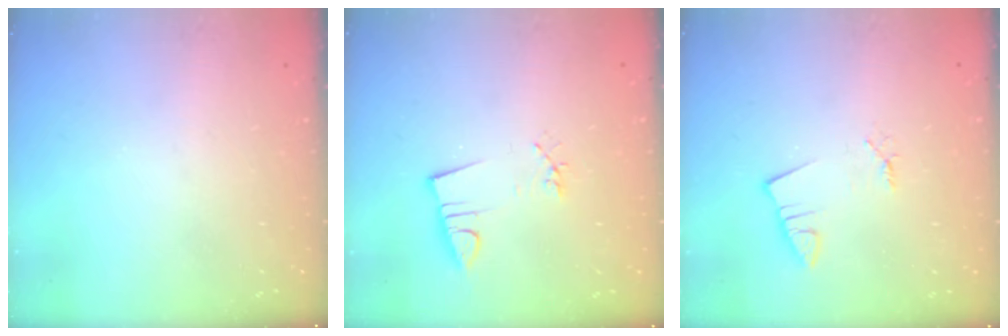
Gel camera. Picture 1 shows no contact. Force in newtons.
{"total": 3.2, "press": 1.7, "slide": 2.7}
{"total": 1.2, "press": 1.2, "slide": 0.1}